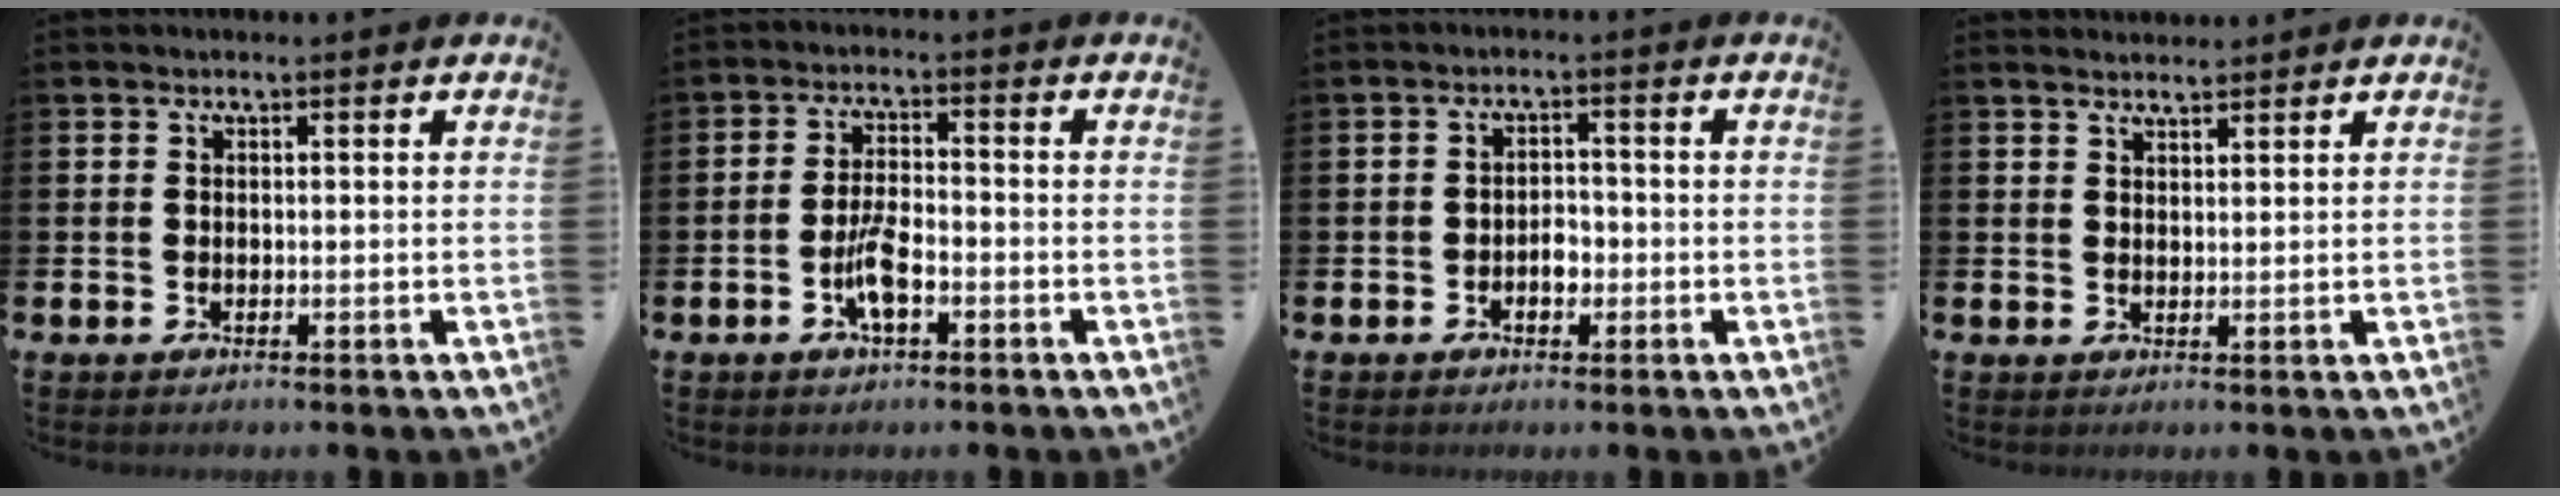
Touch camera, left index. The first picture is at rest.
{"total": 4.7, "force": [-1.7, 1.6, 4.0], "torque": [-0.089, 0.006, -0.034]}
{"total": 2.2, "force": [-0.8, 1.4, 1.5], "torque": [-0.019, 0.003, -0.020]}
{"total": 2.2, "force": [2.2, 0.4, 0.2], "torque": [0.000, -0.010, 0.039]}